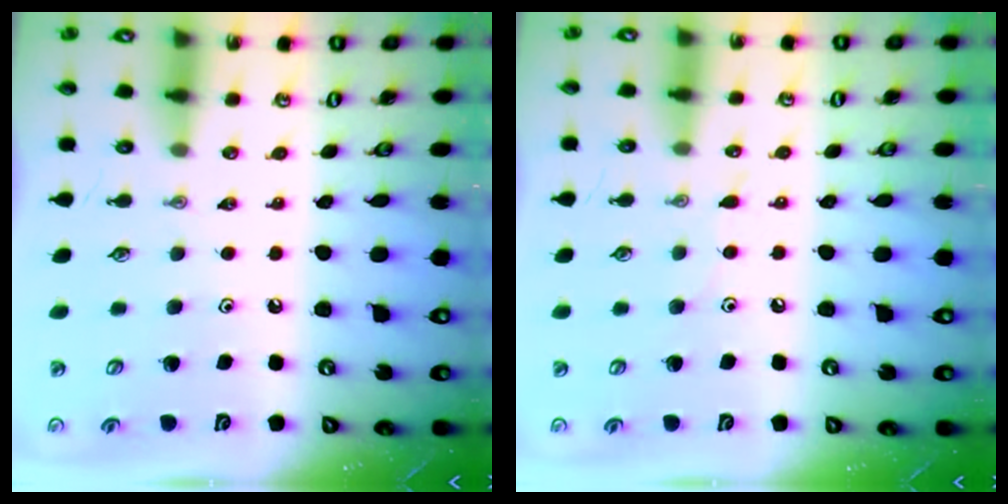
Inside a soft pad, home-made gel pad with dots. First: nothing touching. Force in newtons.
{"total": 5.4, "press": 5.4, "slide": 0.5}